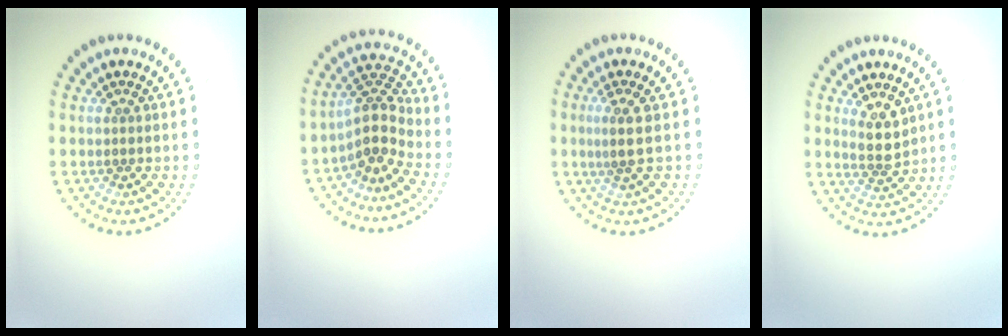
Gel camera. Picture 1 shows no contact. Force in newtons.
{"total": 3.5, "press": 2.4, "slide": 2.5}
{"total": 1.8, "press": 1.5, "slide": 1.0}
{"total": 2.5, "press": 2.1, "slide": 1.2}